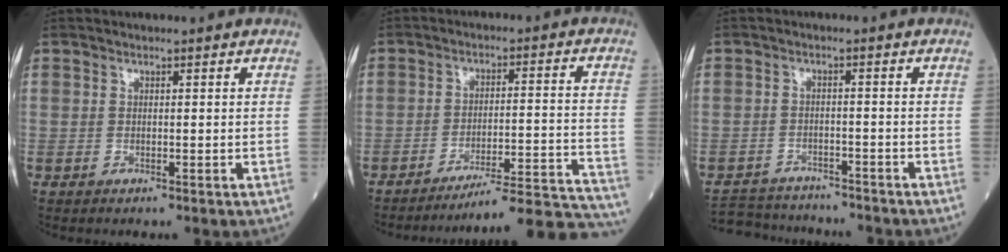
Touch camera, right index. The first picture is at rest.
{"total": 20.1, "force": [-19.5, -1.3, 4.6], "torque": [-0.004, 0.010, -0.259]}
{"total": 9.0, "force": [-8.6, 2.4, 1.4], "torque": [-0.021, 0.007, -0.128]}